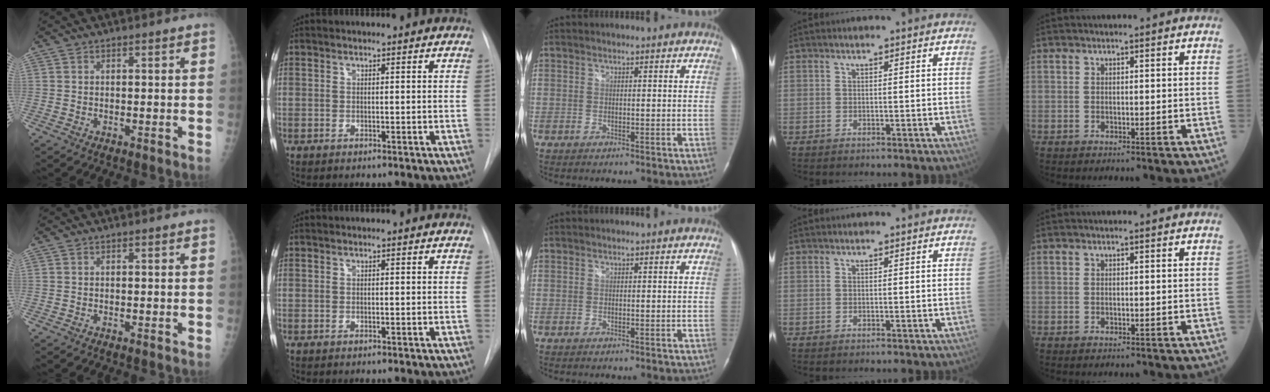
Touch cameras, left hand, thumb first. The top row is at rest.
{}